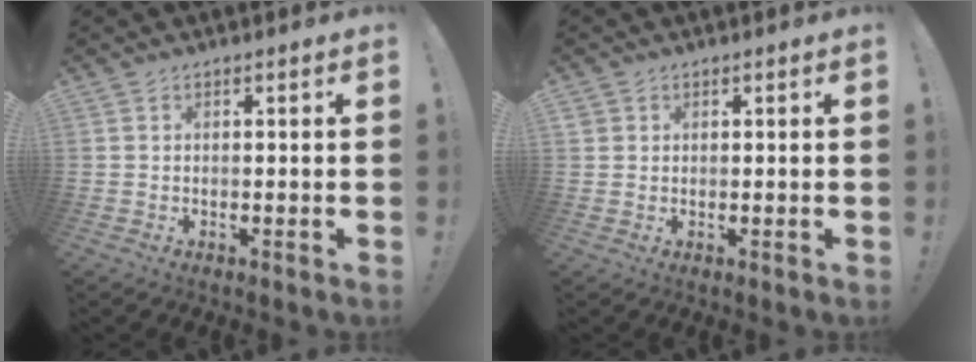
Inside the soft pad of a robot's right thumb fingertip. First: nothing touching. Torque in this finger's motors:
{"motor_torque": [-0.12, 0.15, 0.26, -0.14, 0.00]}